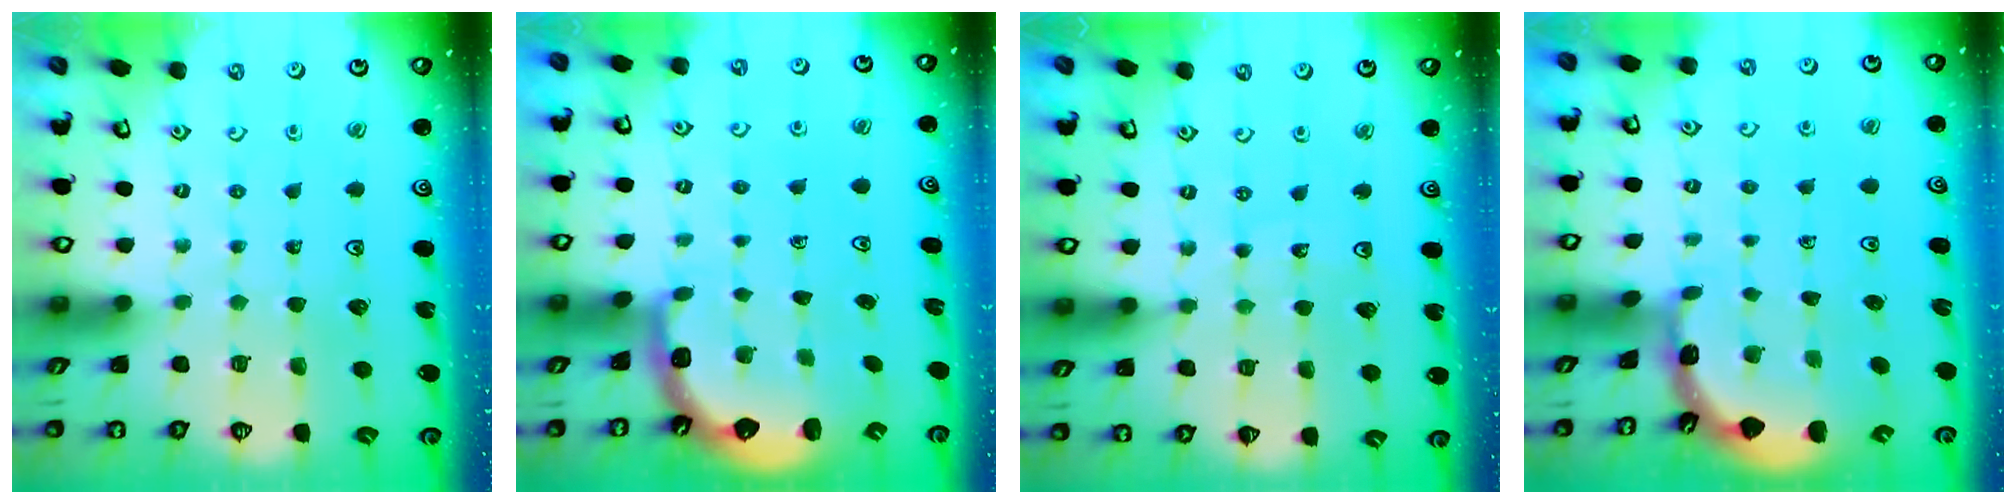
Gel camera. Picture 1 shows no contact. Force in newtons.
{"total": 2.3, "press": 2.0, "slide": 1.2}
{"total": 4.2, "press": 3.3, "slide": 2.5}
{"total": 1.6, "press": 1.6, "slide": 0.1}